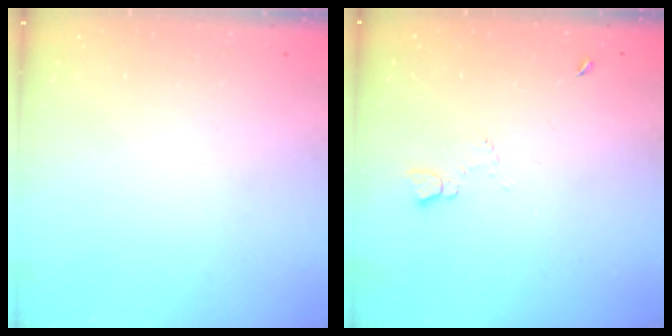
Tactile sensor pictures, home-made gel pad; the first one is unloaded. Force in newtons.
{"total": 3.6, "press": 3.6, "slide": 0.5}